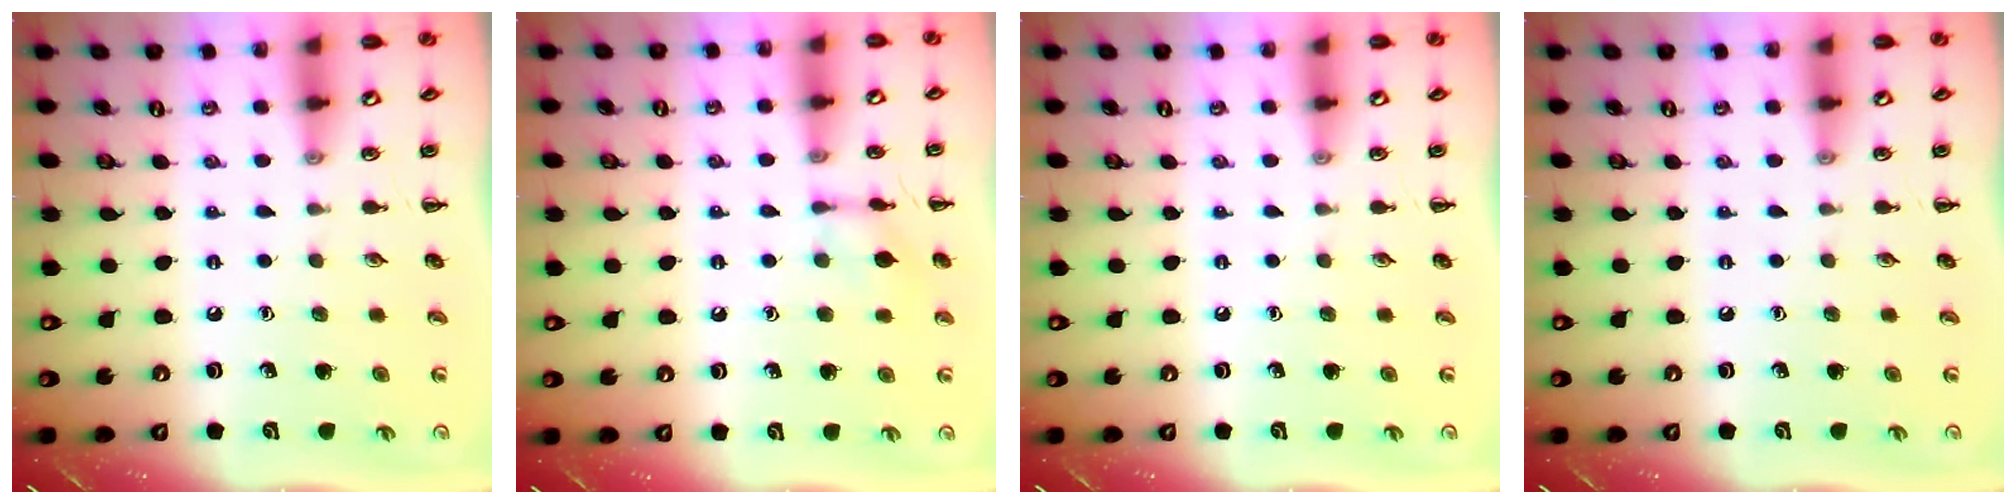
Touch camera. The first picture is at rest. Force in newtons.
{"total": 7.4, "press": 7.3, "slide": 1.2}
{"total": 0.0}
{"total": 0.0}